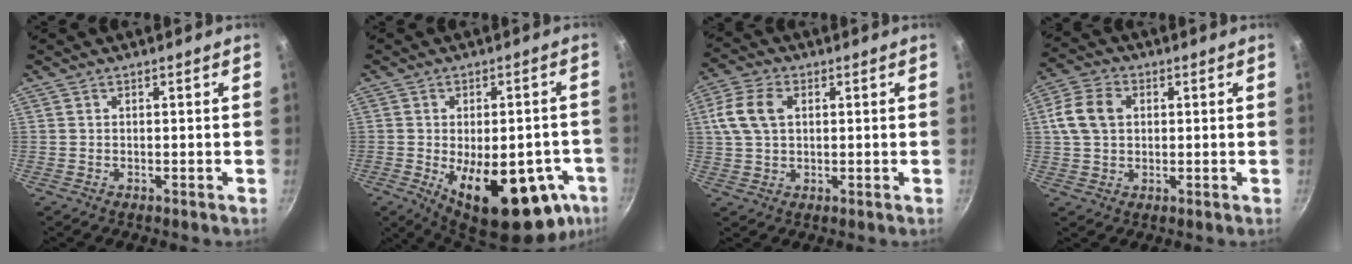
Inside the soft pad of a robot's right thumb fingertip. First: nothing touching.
{"total": 22.8, "force": [-7.7, 11.0, 18.5], "torque": [-0.213, 0.002, -0.089]}
{"total": 8.5, "force": [1.9, 5.6, 6.1], "torque": [-0.118, 0.011, 0.031]}
{"total": 8.5, "force": [1.5, 6.2, 5.5], "torque": [-0.098, 0.010, 0.019]}